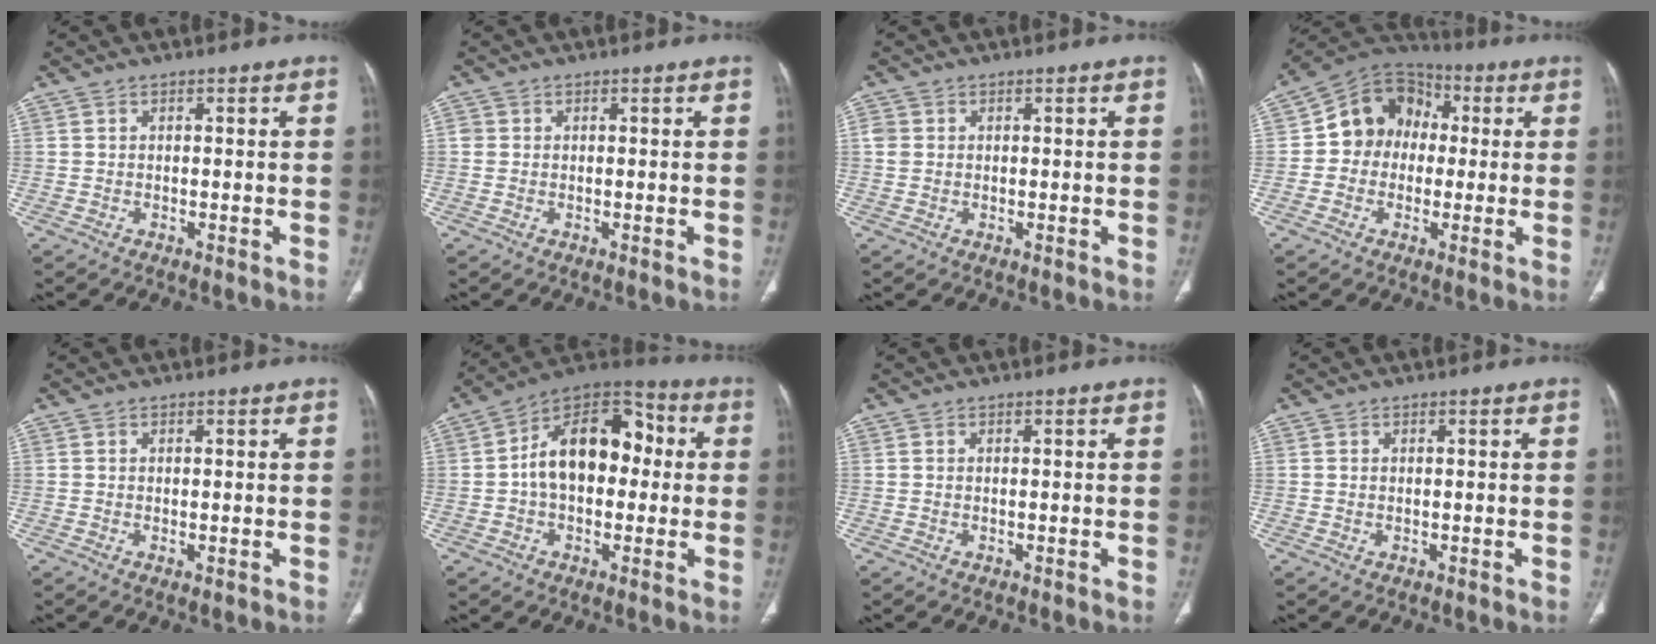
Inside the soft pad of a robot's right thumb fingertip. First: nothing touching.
{"total": 1.1, "force": [0.1, 1.1, 0.3], "torque": [0.003, 0.002, 0.002]}
{"total": 2.1, "force": [0.3, 1.9, 0.8], "torque": [-0.011, 0.004, 0.009]}
{"total": 12.2, "force": [0.6, 10.6, 6.0], "torque": [-0.061, 0.031, -0.006]}
{"total": 0.8, "force": [-0.1, 0.3, 0.7], "torque": [-0.016, -0.005, 0.000]}
{"total": 16.8, "force": [0.9, 10.8, 12.8], "torque": [-0.170, 0.044, 0.003]}
{"total": 0.0}
{"total": 0.0}